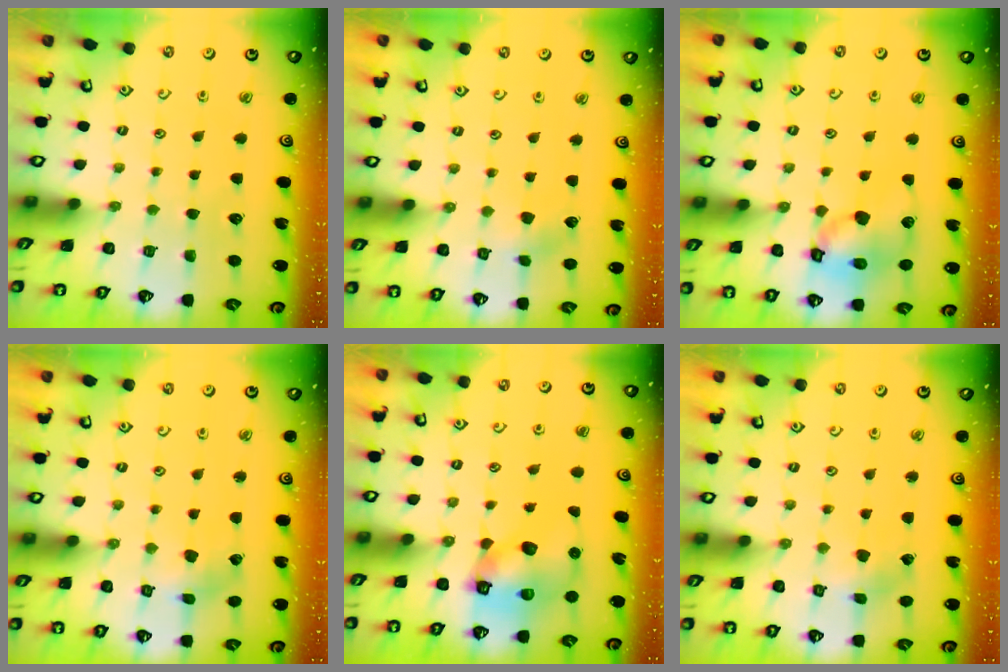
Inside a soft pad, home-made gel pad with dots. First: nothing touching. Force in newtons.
{"total": 3.8, "press": 3.8, "slide": 0.4}
{"total": 13.8, "press": 13.7, "slide": 1.9}
{"total": 2.2, "press": 2.2, "slide": 0.4}
{"total": 10.0, "press": 9.9, "slide": 1.5}
{"total": 2.3, "press": 2.3, "slide": 0.2}